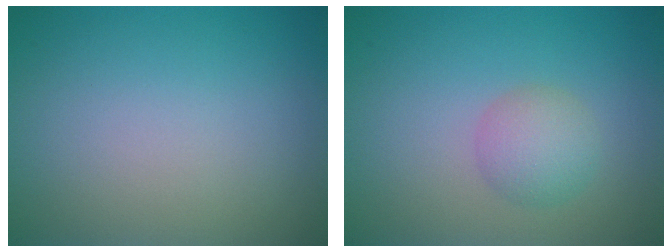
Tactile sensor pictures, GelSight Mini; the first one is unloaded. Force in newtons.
{"total": 2.5, "press": 2.5, "slide": 0.1}